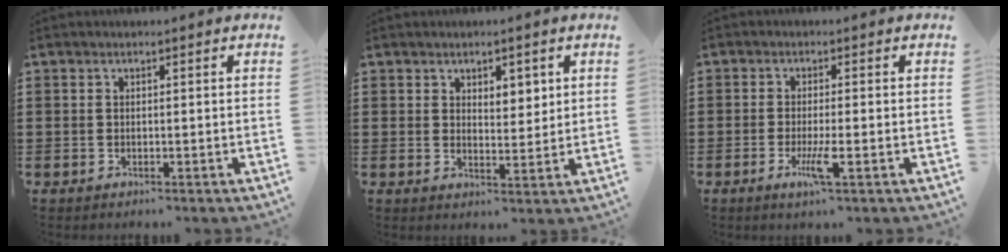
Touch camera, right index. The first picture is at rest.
{"total": 3.1, "force": [2.0, 1.8, 1.4], "torque": [-0.017, 0.004, 0.033]}
{"total": 4.1, "force": [-1.7, 0.2, 3.7], "torque": [-0.074, -0.017, -0.030]}